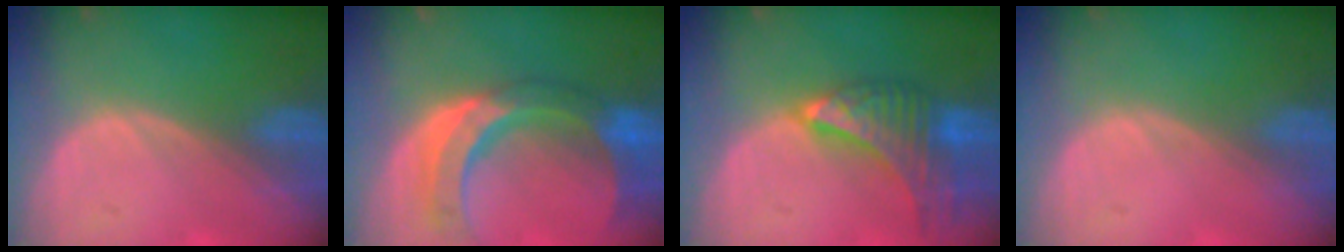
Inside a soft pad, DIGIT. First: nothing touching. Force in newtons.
{"total": 11.6, "press": 9.8, "slide": 6.2}
{"total": 9.5, "press": 8.4, "slide": 4.3}
{"total": 0.0}